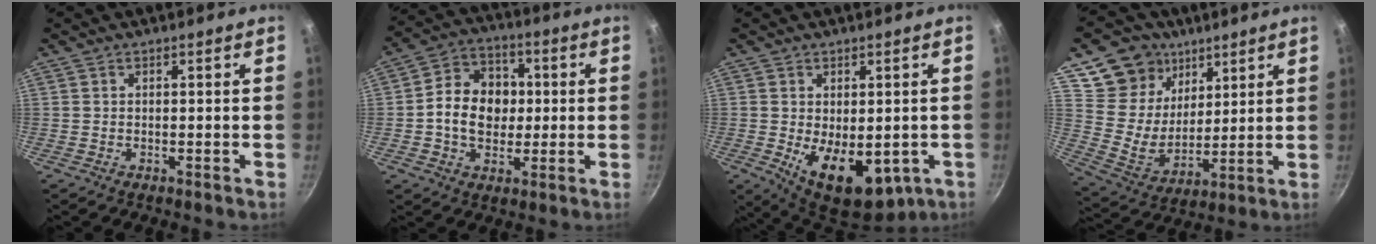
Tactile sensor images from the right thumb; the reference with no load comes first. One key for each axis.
{"total": 12.0, "fx": -0.1, "fy": 9.6, "fz": 7.2, "tx": -0.089, "ty": 0.017, "tz": -0.013}
{"total": 14.6, "fx": -3.4, "fy": 8.4, "fz": 11.4, "tx": -0.137, "ty": -0.023, "tz": -0.028}
{"total": 15.5, "fx": 9.0, "fy": 11.8, "fz": 4.3, "tx": -0.040, "ty": -0.060, "tz": 0.168}